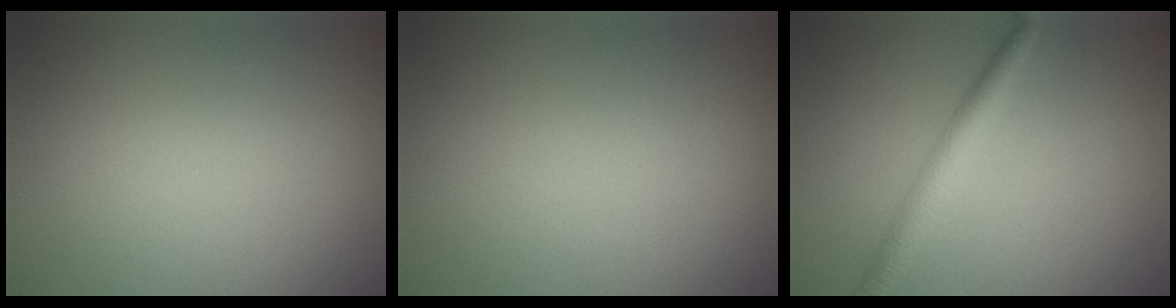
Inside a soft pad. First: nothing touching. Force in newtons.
{"total": 0.0}
{"total": 2.6, "press": 2.6, "slide": 0.0}